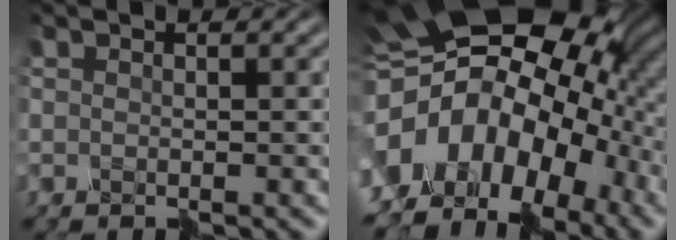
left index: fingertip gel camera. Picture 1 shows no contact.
{"total": 17.1, "force": [-5.2, 11.8, 11.3], "torque": [-0.201, 0.010, -0.093]}